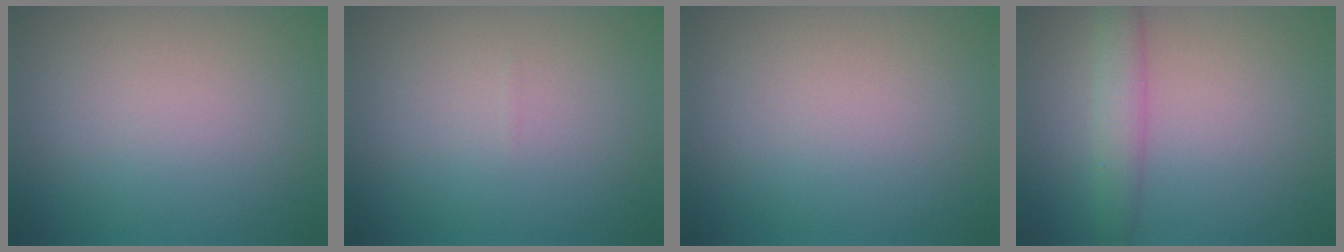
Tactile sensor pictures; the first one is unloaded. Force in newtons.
{"total": 0.0}
{"total": 0.0}
{"total": 2.9, "press": 2.9, "slide": 0.1}